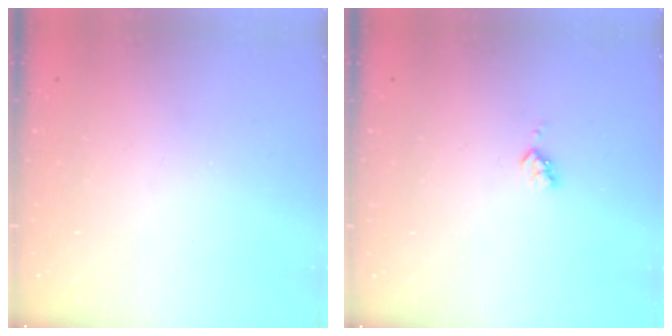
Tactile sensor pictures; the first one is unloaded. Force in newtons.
{"total": 3.2, "press": 3.2, "slide": 0.4}